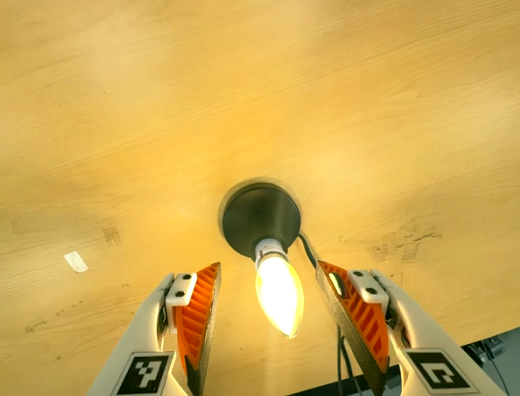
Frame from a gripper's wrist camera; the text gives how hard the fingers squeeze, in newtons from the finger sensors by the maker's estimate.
{"total": 0.0}